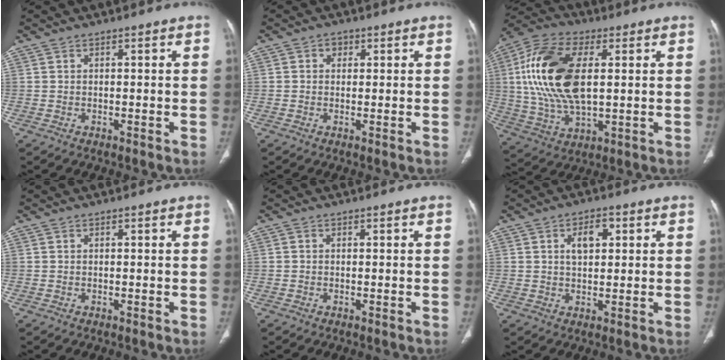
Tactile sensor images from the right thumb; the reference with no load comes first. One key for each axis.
{"total": 1.8, "fx": 0.6, "fy": 1.5, "fz": 0.7, "tx": 0.002, "ty": 0.001, "tz": 0.004}
{"total": 20.1, "fx": 3.2, "fy": 10.4, "fz": 16.8, "tx": -0.342, "ty": 0.002, "tz": 0.059}
{"total": 0.0}
{"total": 0.0}
{"total": 5.1, "fx": 1.7, "fy": 2.8, "fz": 3.9, "tx": -0.054, "ty": 0.001, "tz": 0.028}